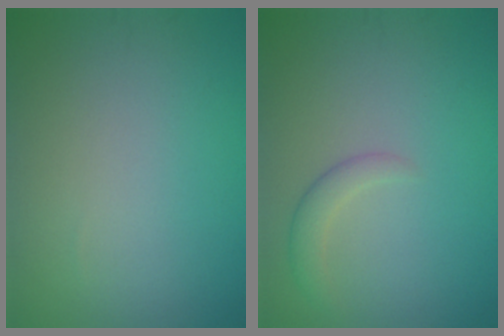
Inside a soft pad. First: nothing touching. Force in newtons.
{"total": 1.8, "press": 1.8, "slide": 0.0}